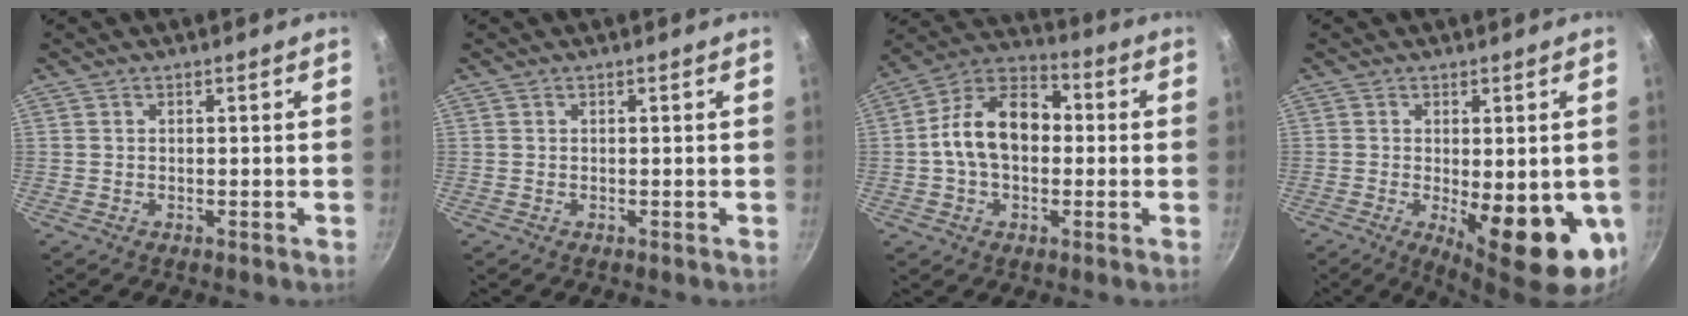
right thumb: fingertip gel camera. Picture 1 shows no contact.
{"total": 0.0}
{"total": 14.6, "force": [-0.1, 10.0, 10.7], "torque": [-0.146, 0.039, -0.022]}
{"total": 16.4, "force": [-3.7, 5.9, 14.8], "torque": [-0.169, -0.016, -0.033]}